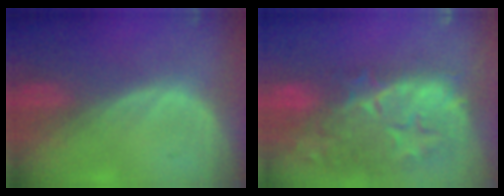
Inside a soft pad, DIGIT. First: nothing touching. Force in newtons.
{"total": 14.7, "press": 11.9, "slide": 8.6}